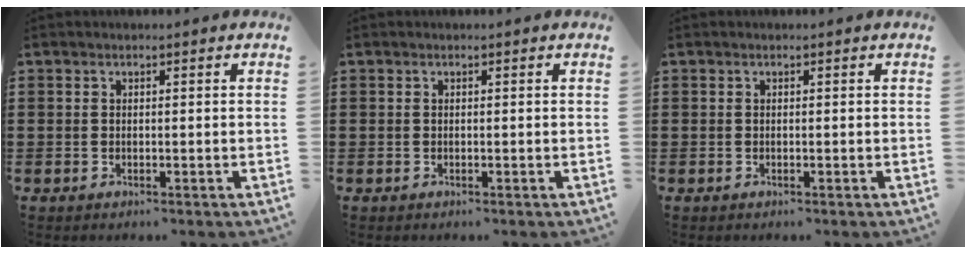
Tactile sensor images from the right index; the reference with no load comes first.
{"total": 0.0}
{"total": 0.0}